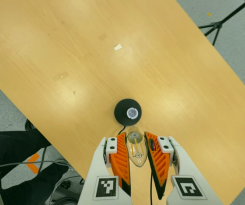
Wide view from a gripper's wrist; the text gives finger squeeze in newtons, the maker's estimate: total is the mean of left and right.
{"total": 20.9, "left": 23.5, "right": 18.3}